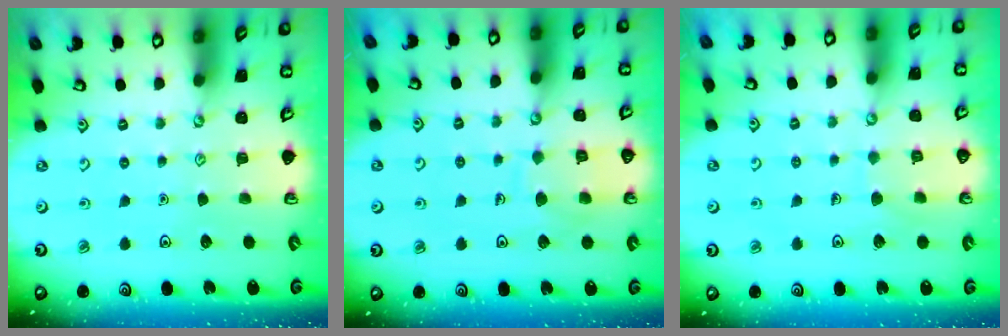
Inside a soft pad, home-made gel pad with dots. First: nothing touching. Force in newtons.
{"total": 8.2, "press": 8.1, "slide": 0.8}
{"total": 6.4, "press": 6.4, "slide": 0.5}